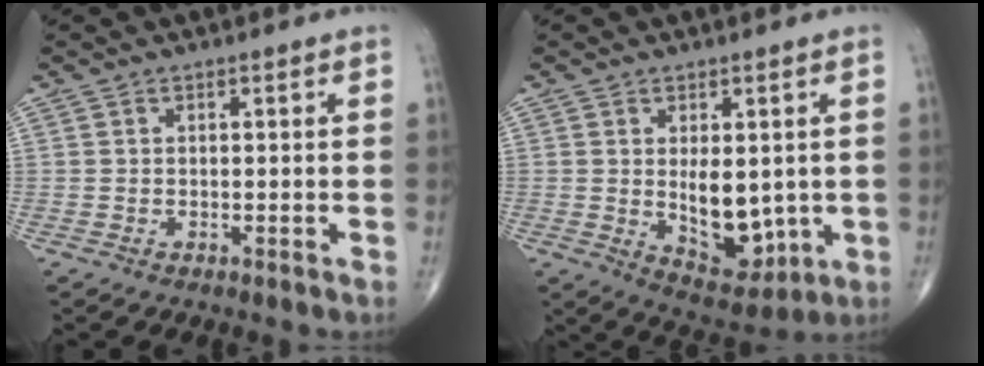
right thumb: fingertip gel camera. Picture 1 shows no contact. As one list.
[{"total": 10.0, "force": [-0.2, 5.6, 8.3], "torque": [-0.085, -0.019, 0.017]}]